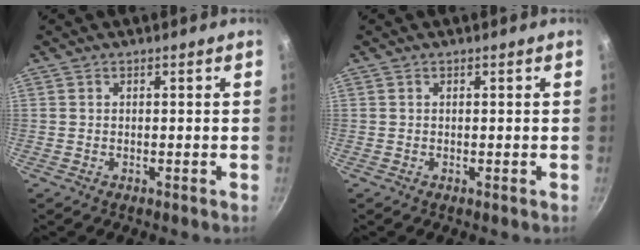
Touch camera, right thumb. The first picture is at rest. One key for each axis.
{"total": 0.0}